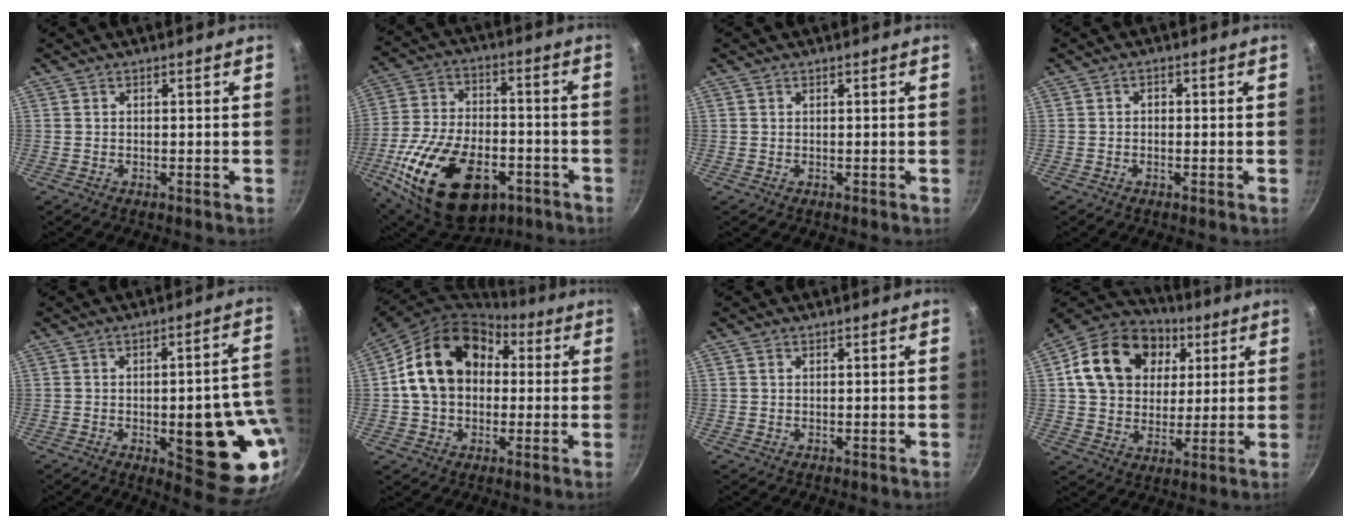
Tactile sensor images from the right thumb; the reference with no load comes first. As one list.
[{"total": 25.3, "force": [-10.1, 14.8, 17.8], "torque": [-0.308, 0.026, -0.160]}, {"total": 0.0}, {"total": 1.1, "force": [-0.3, 0.9, 0.5], "torque": [-0.009, 0.005, -0.005]}, {"total": 20.2, "force": [-3.9, 7.5, 18.3], "torque": [-0.169, 0.006, -0.043]}, {"total": 18.1, "force": [2.6, 13.9, 11.4], "torque": [-0.183, 0.041, 0.035]}, {"total": 0.6, "force": [0.3, 0.5, 0.2], "torque": [-0.004, 0.001, 0.004]}, {"total": 20.1, "force": [5.7, 15.5, 11.4], "torque": [-0.181, 0.011, 0.092]}]